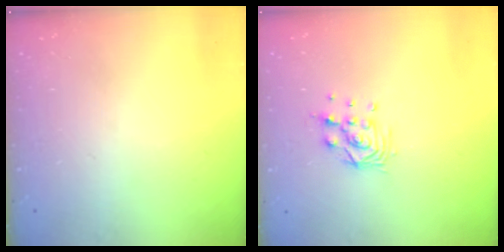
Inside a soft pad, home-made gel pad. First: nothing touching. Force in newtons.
{"total": 8.6, "press": 8.5, "slide": 0.9}